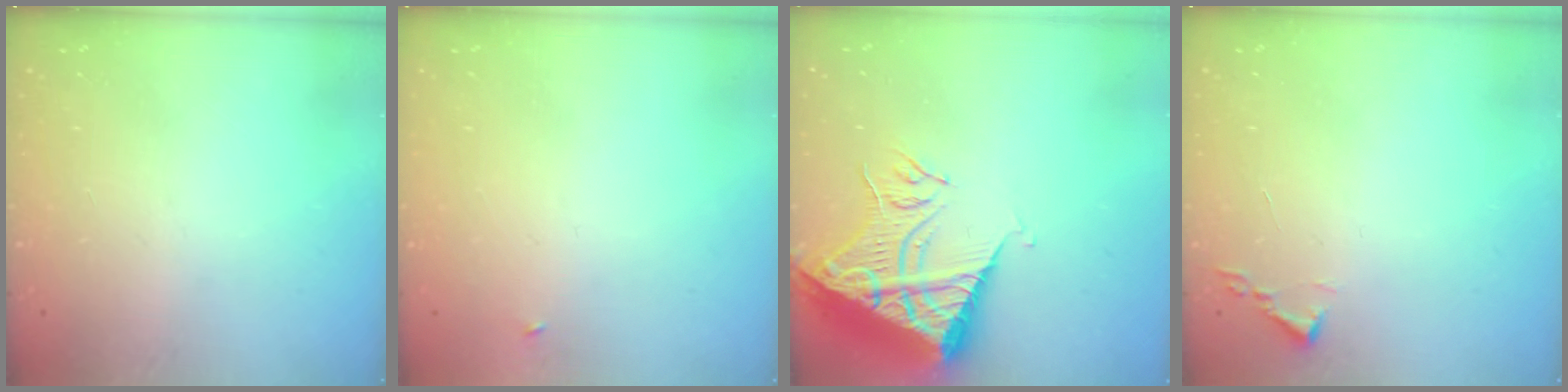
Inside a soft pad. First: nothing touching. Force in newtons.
{"total": 2.3, "press": 2.3, "slide": 0.2}
{"total": 12.5, "press": 12.5, "slide": 1.2}
{"total": 1.9, "press": 1.8, "slide": 0.3}